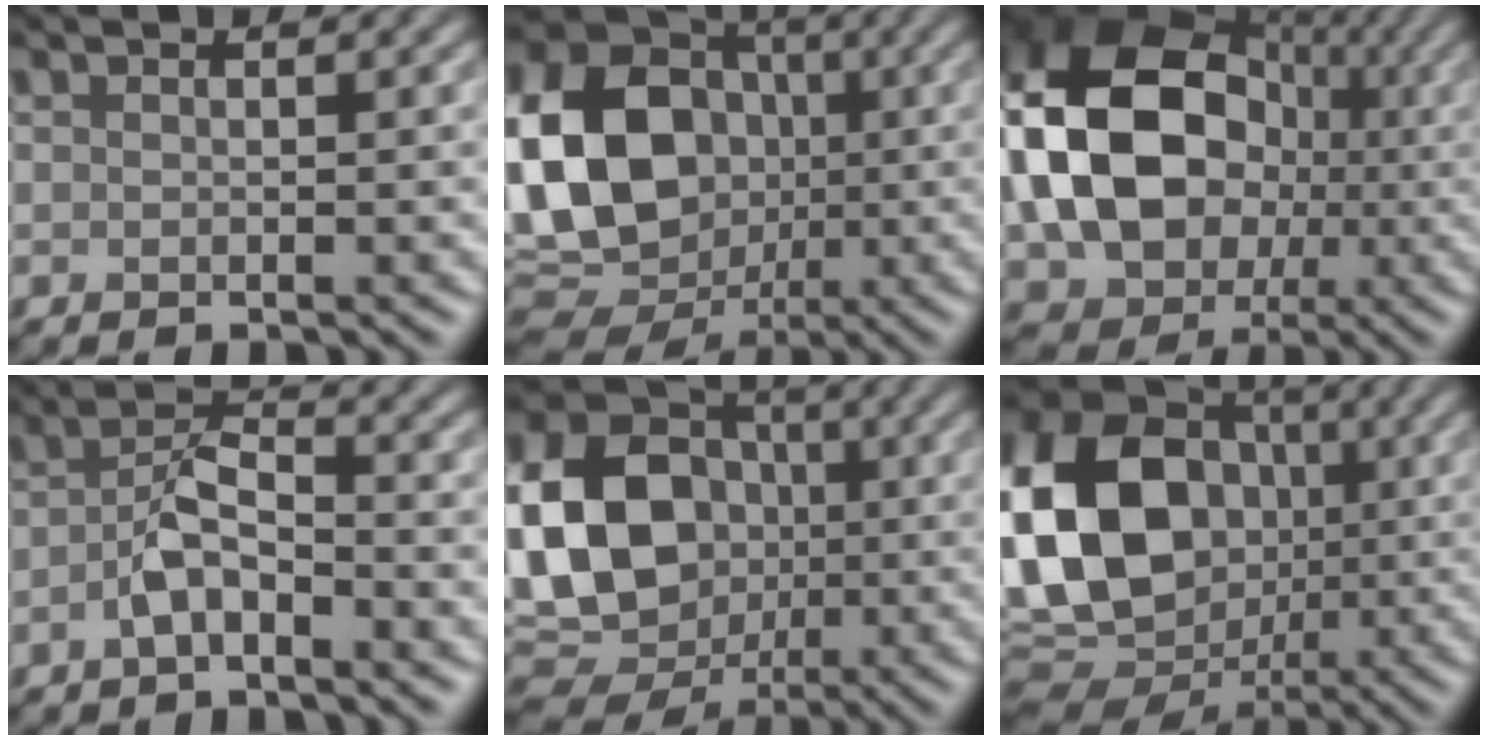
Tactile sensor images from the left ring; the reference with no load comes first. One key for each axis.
{"total": 17.0, "fx": -0.6, "fy": 13.5, "fz": 10.4, "tx": -0.215, "ty": -0.002, "tz": -0.023}
{"total": 14.8, "fx": -0.4, "fy": 11.5, "fz": 9.3, "tx": -0.185, "ty": 0.011, "tz": -0.022}
{"total": 3.1, "fx": -1.5, "fy": 1.1, "fz": 2.5, "tx": -0.049, "ty": 0.009, "tz": -0.035}
{"total": 14.7, "fx": -0.7, "fy": 11.6, "fz": 8.9, "tx": -0.181, "ty": -0.009, "tz": -0.012}
{"total": 17.8, "fx": -0.4, "fy": 13.9, "fz": 11.2, "tx": -0.233, "ty": 0.004, "tz": -0.014}